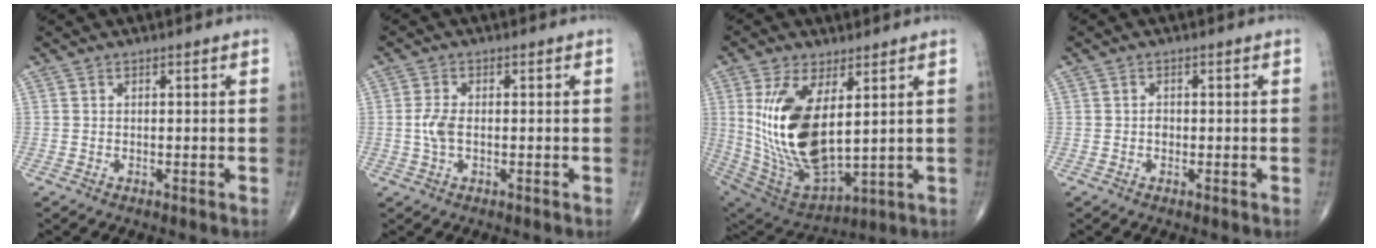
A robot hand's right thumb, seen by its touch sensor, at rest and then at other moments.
{"total": 3.4, "force": [-0.3, 1.8, 2.9], "torque": [-0.069, 0.004, -0.008]}
{"total": 19.4, "force": [3.7, 9.2, 16.7], "torque": [-0.329, -0.027, 0.092]}
{"total": 1.0, "force": [-0.2, 0.8, 0.6], "torque": [-0.003, 0.004, -0.005]}